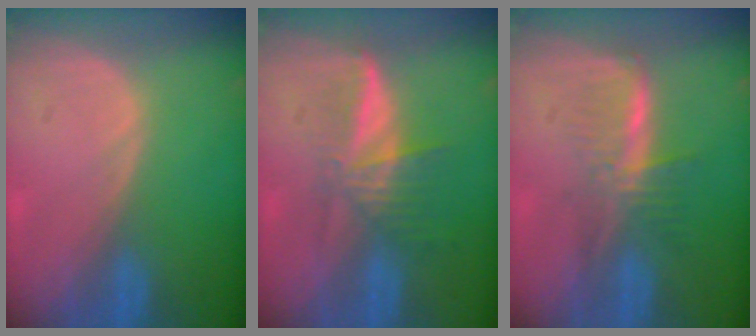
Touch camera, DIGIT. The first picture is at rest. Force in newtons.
{"total": 5.9, "press": 5.5, "slide": 2.3}
{"total": 5.8, "press": 5.2, "slide": 2.7}